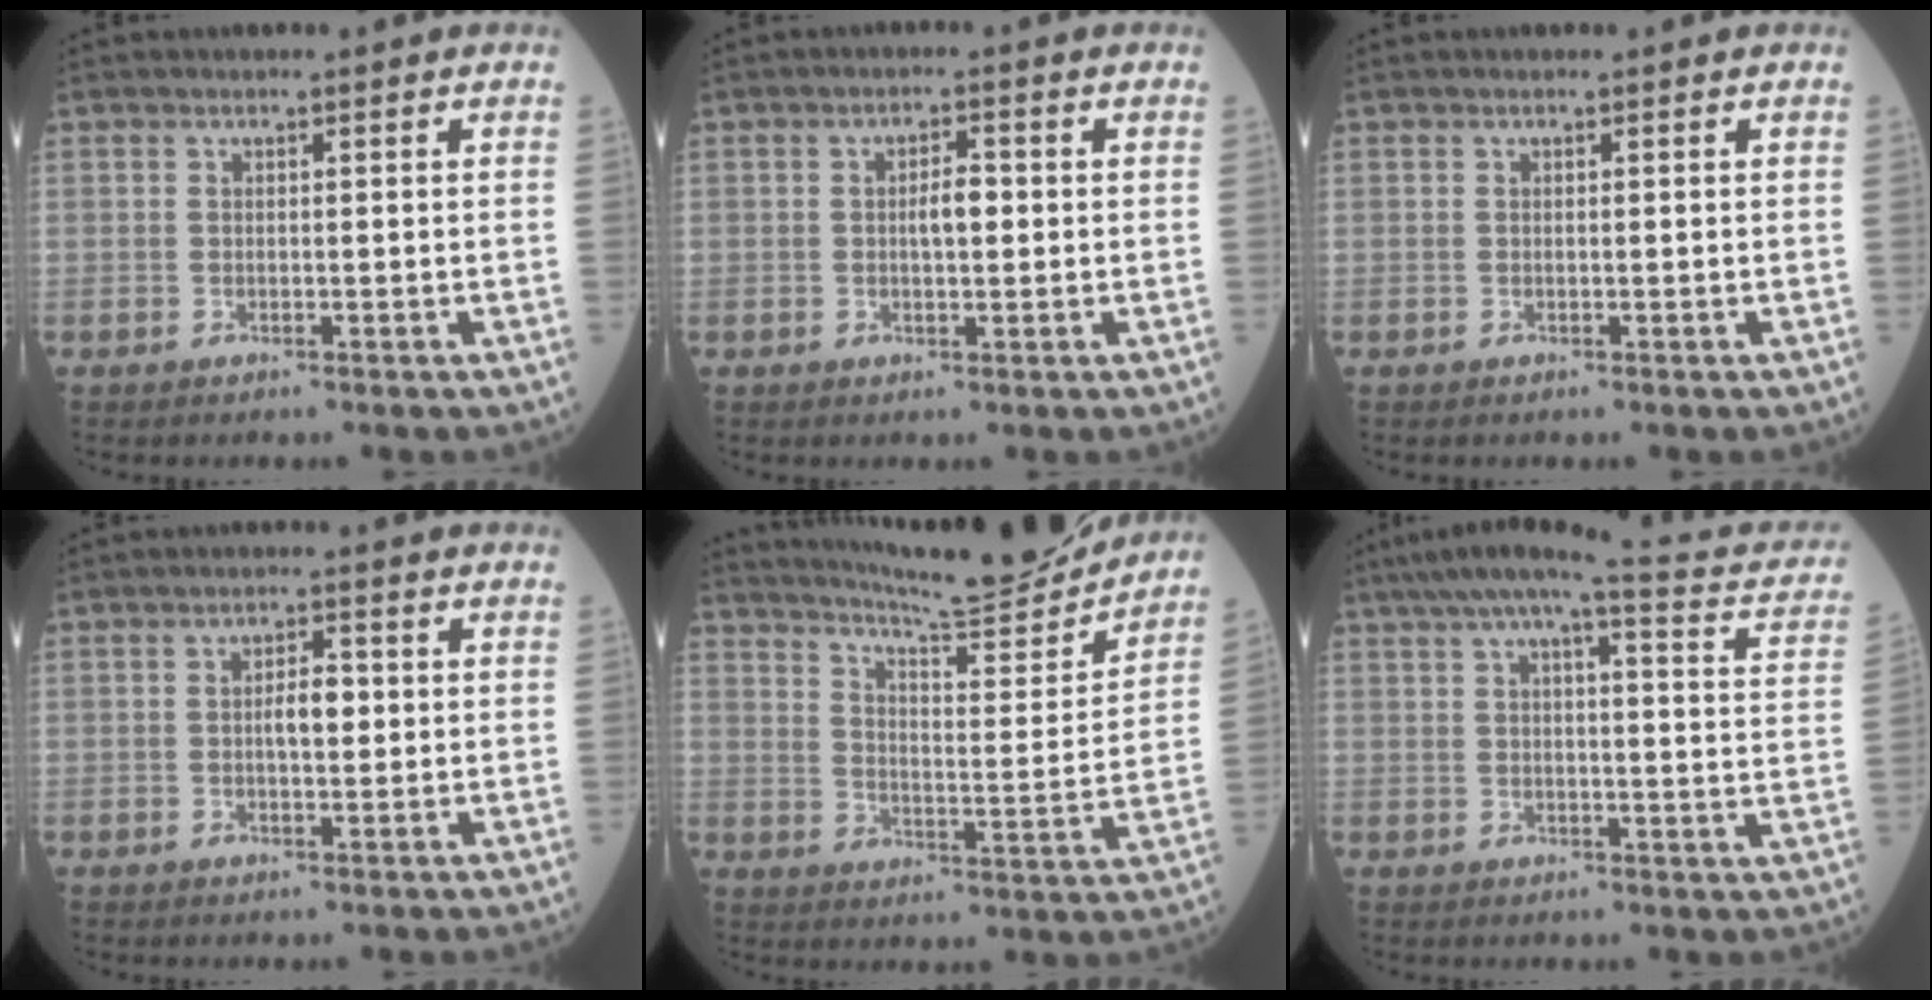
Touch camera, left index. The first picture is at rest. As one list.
[{"total": 3.0, "force": [0.0, 1.0, 2.8], "torque": [-0.046, 0.005, 0.001]}, {"total": 0.0}, {"total": 3.3, "force": [0.1, 1.2, 3.1], "torque": [-0.050, 0.006, 0.001]}, {"total": 18.6, "force": [17.6, 0.2, 6.0], "torque": [-0.102, -0.048, 0.246]}, {"total": 19.4, "force": [15.6, 2.6, 11.3], "torque": [-0.163, 0.015, 0.177]}]